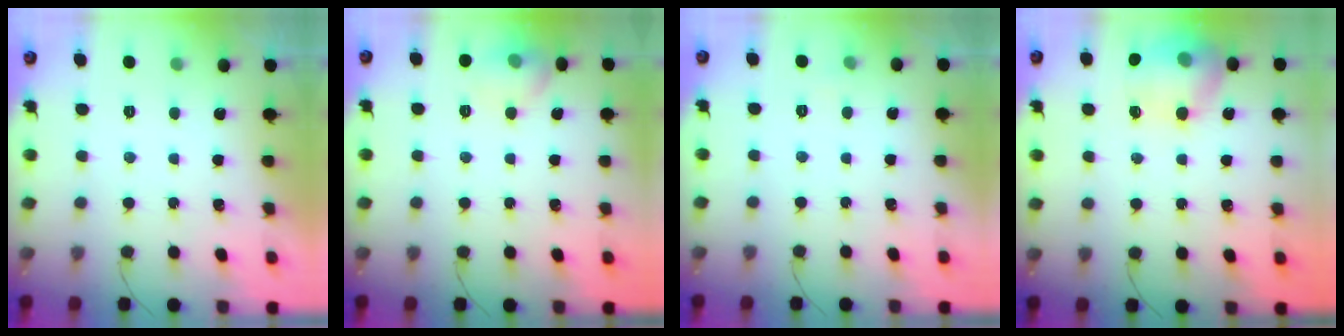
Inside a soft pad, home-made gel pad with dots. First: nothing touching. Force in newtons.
{"total": 9.6, "press": 7.7, "slide": 5.6}
{"total": 2.3, "press": 2.1, "slide": 0.9}
{"total": 16.3, "press": 16.2, "slide": 1.3}